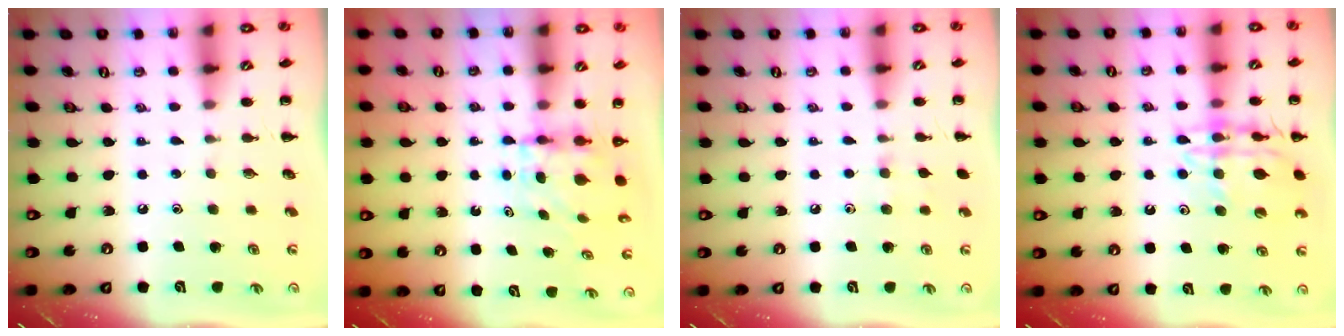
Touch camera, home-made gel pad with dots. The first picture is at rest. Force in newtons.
{"total": 4.1, "press": 4.1, "slide": 0.5}
{"total": 4.9, "press": 4.6, "slide": 1.7}
{"total": 14.4, "press": 14.3, "slide": 1.9}